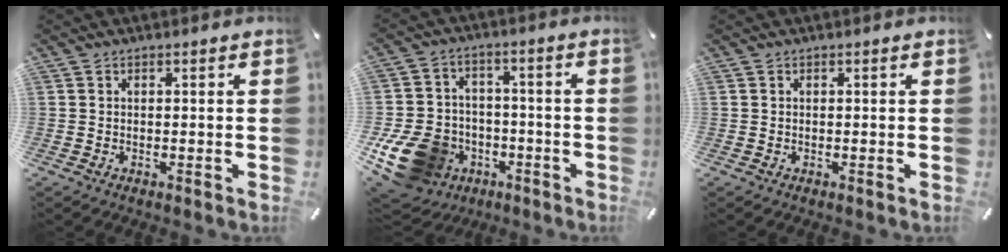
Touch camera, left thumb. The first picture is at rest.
{"total": 16.4, "force": [-6.2, 13.0, 7.8], "torque": [-0.153, 0.031, -0.095]}
{"total": 0.0}